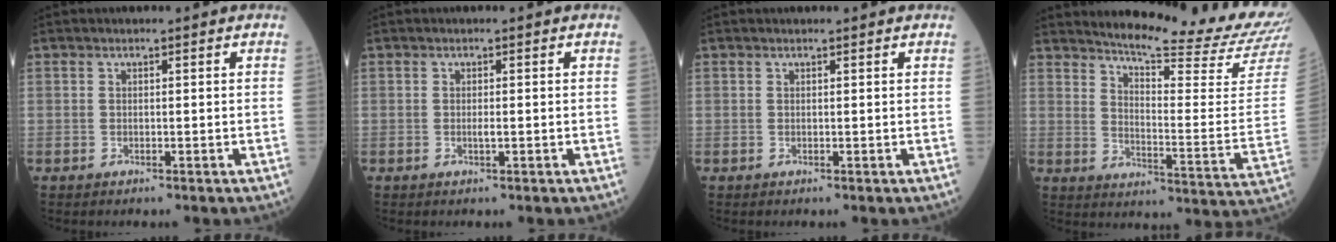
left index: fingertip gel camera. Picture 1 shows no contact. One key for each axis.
{"total": 0.6, "fx": -0.2, "fy": 0.0, "fz": 0.6, "tx": -0.013, "ty": -0.005, "tz": -0.007}
{"total": 0.9, "fx": 0.9, "fy": 0.1, "fz": 0.1, "tx": -0.009, "ty": 0.000, "tz": 0.008}
{"total": 20.3, "fx": 19.0, "fy": -0.7, "fz": 7.2, "tx": -0.118, "ty": -0.117, "tz": 0.232}